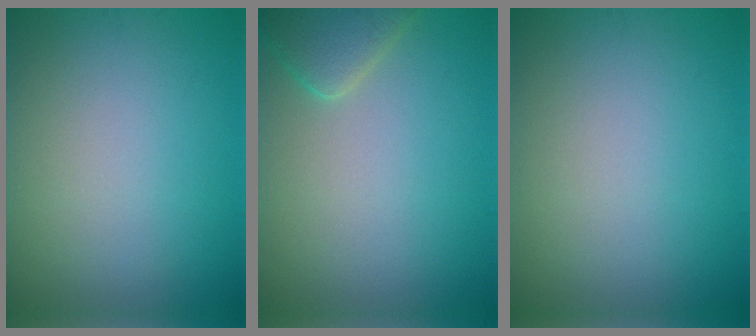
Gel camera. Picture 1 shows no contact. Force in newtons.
{"total": 2.8, "press": 2.8, "slide": 0.1}
{"total": 0.0}